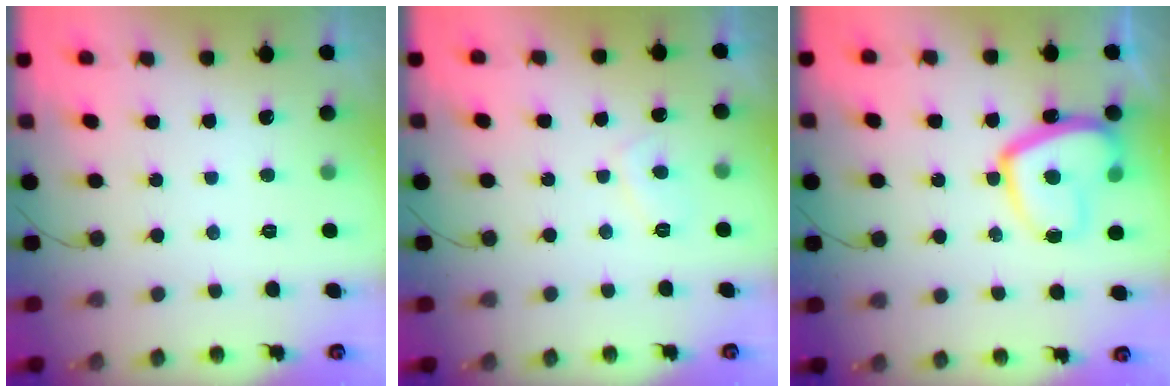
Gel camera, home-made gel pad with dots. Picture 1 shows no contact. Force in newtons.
{"total": 2.4, "press": 2.2, "slide": 0.9}
{"total": 14.4, "press": 14.3, "slide": 1.4}